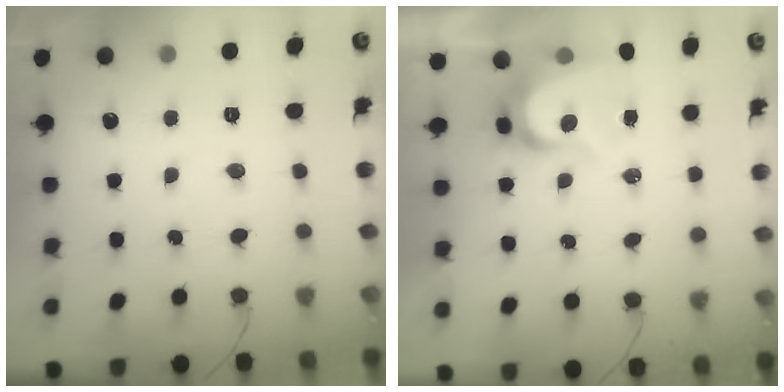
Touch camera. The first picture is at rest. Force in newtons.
{"total": 6.5, "press": 6.5, "slide": 0.6}